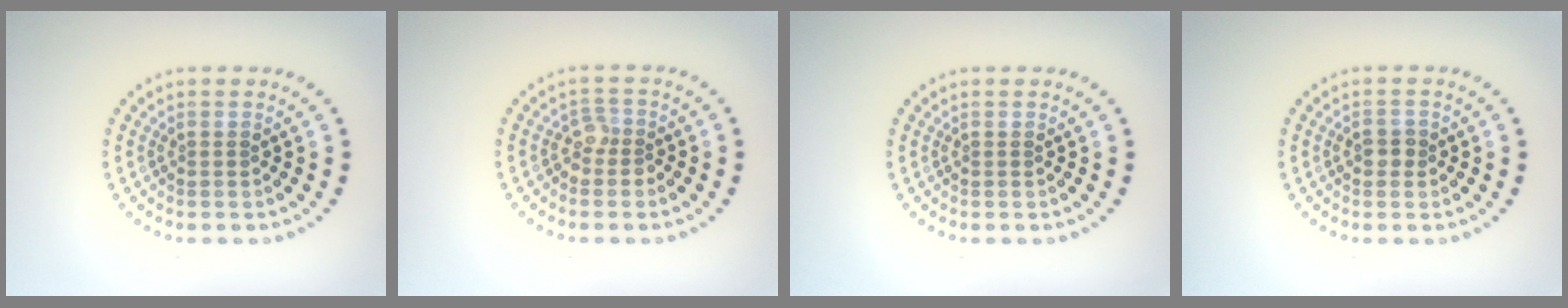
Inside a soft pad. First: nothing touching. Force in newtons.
{"total": 1.6, "press": 1.3, "slide": 0.9}
{"total": 0.0}
{"total": 1.3, "press": 1.3, "slide": 0.2}